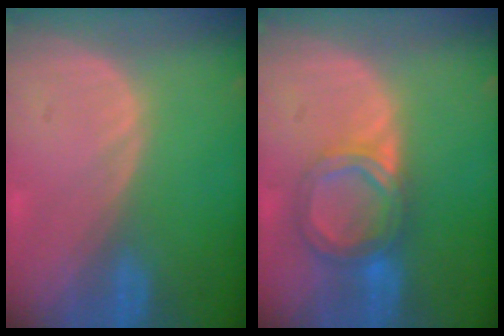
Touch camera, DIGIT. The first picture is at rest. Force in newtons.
{"total": 6.5, "press": 5.8, "slide": 3.1}